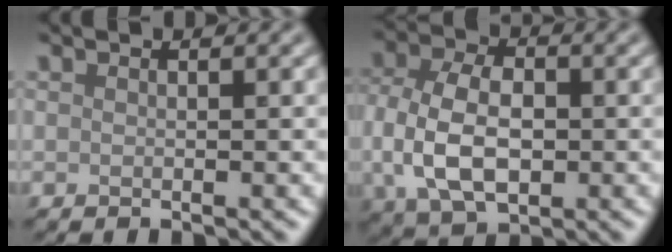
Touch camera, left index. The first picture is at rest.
{"total": 7.7, "force": [-0.5, 5.0, 5.8], "torque": [-0.125, -0.002, -0.014]}